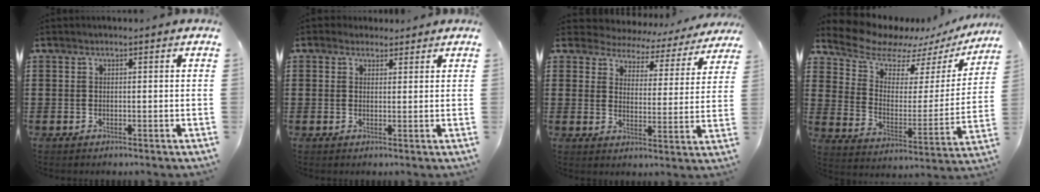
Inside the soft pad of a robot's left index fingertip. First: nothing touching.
{"total": 1.8, "force": [1.5, 1.1, 0.1], "torque": [-0.008, 0.008, 0.029]}
{"total": 4.3, "force": [4.2, 1.1, -0.1], "torque": [-0.017, -0.031, 0.069]}
{"total": 8.4, "force": [7.6, 3.1, 2.0], "torque": [-0.079, -0.052, 0.133]}